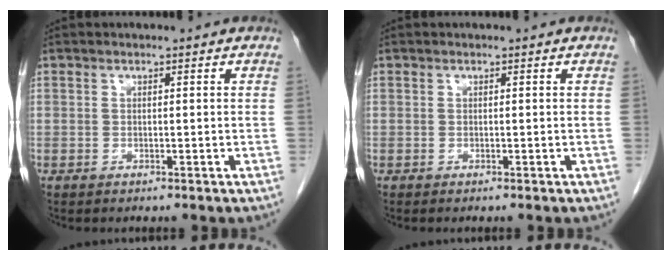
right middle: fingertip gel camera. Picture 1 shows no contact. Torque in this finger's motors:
{"motor_torque": [-0.35, -0.14, -0.03, 0.01]}